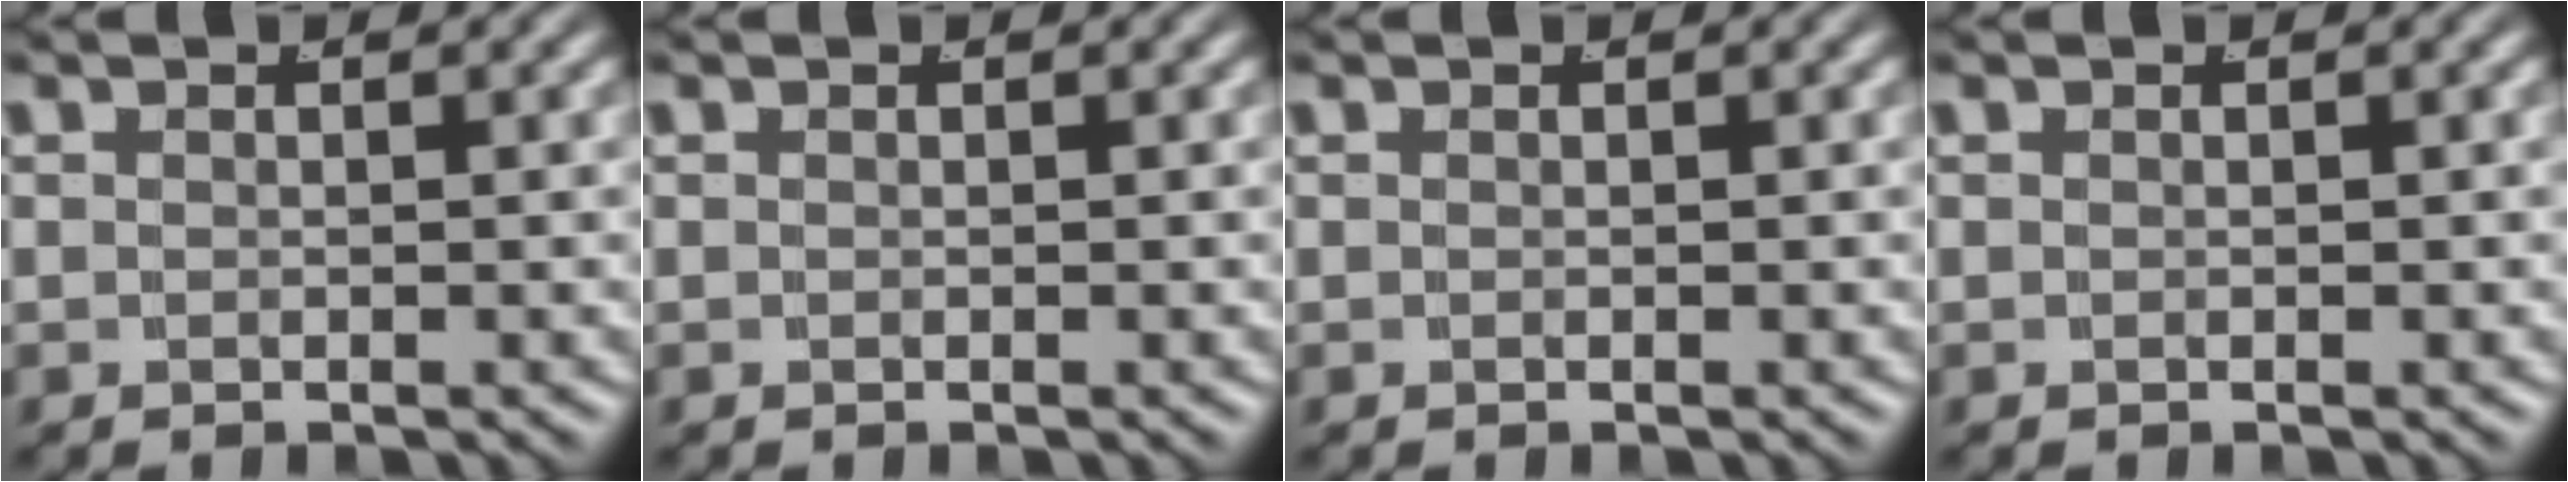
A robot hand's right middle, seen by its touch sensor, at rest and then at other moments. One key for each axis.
{"total": 0.0}
{"total": 0.0}
{"total": 0.0}